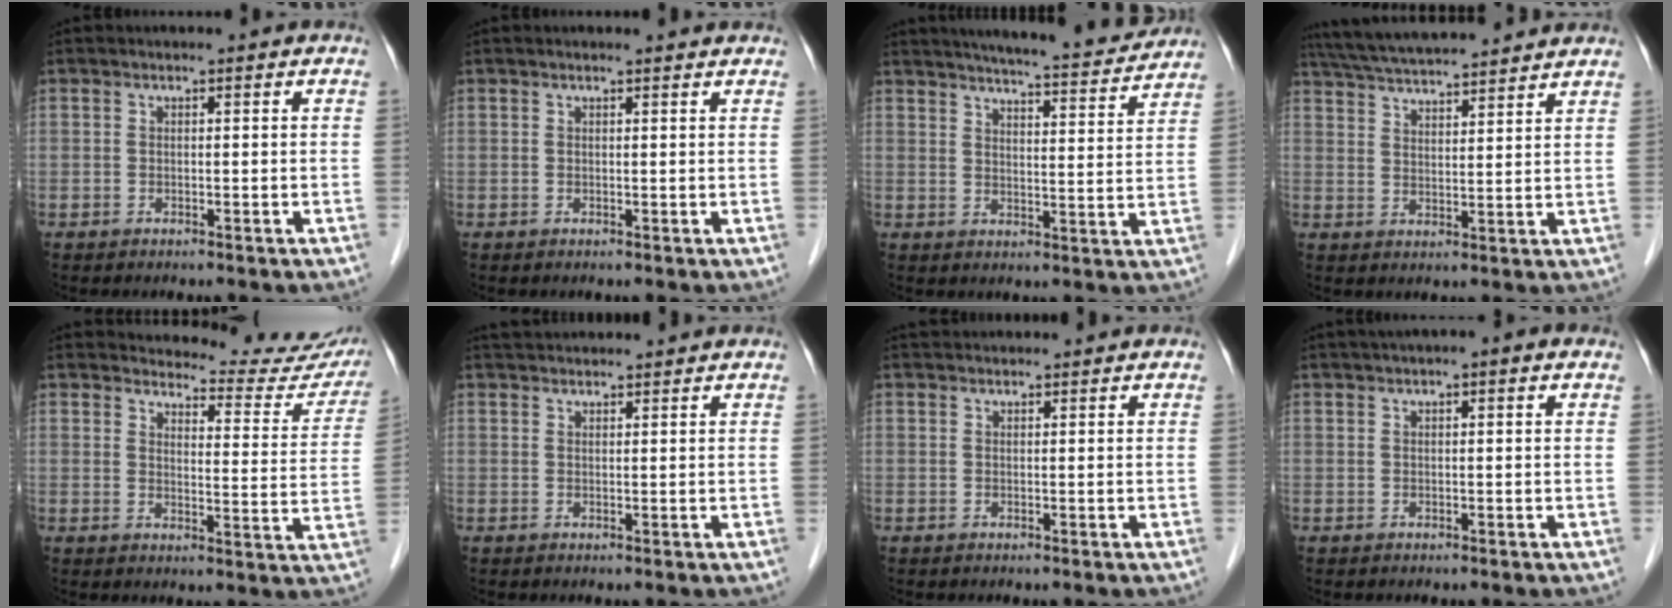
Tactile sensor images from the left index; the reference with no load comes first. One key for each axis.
{"total": 2.4, "fx": 2.3, "fy": 0.1, "fz": 0.6, "tx": -0.013, "ty": 0.008, "tz": 0.021}
{"total": 15.5, "fx": 14.3, "fy": 1.3, "fz": 6.0, "tx": -0.086, "ty": -0.007, "tz": 0.183}
{"total": 14.8, "fx": 13.5, "fy": 1.1, "fz": 6.1, "tx": -0.114, "ty": 0.036, "tz": 0.208}
{"total": 15.7, "fx": 15.3, "fy": 2.1, "fz": 2.7, "tx": -0.016, "ty": -0.078, "tz": 0.157}
{"total": 5.7, "fx": 5.5, "fy": 0.6, "fz": 1.4, "tx": -0.021, "ty": 0.041, "tz": 0.081}
{"total": 4.0, "fx": 3.9, "fy": 0.5, "fz": 0.9, "tx": -0.009, "ty": 0.036, "tz": 0.056}
{"total": 4.0, "fx": 2.6, "fy": 0.4, "fz": 3.0, "tx": -0.048, "ty": 0.028, "tz": 0.038}